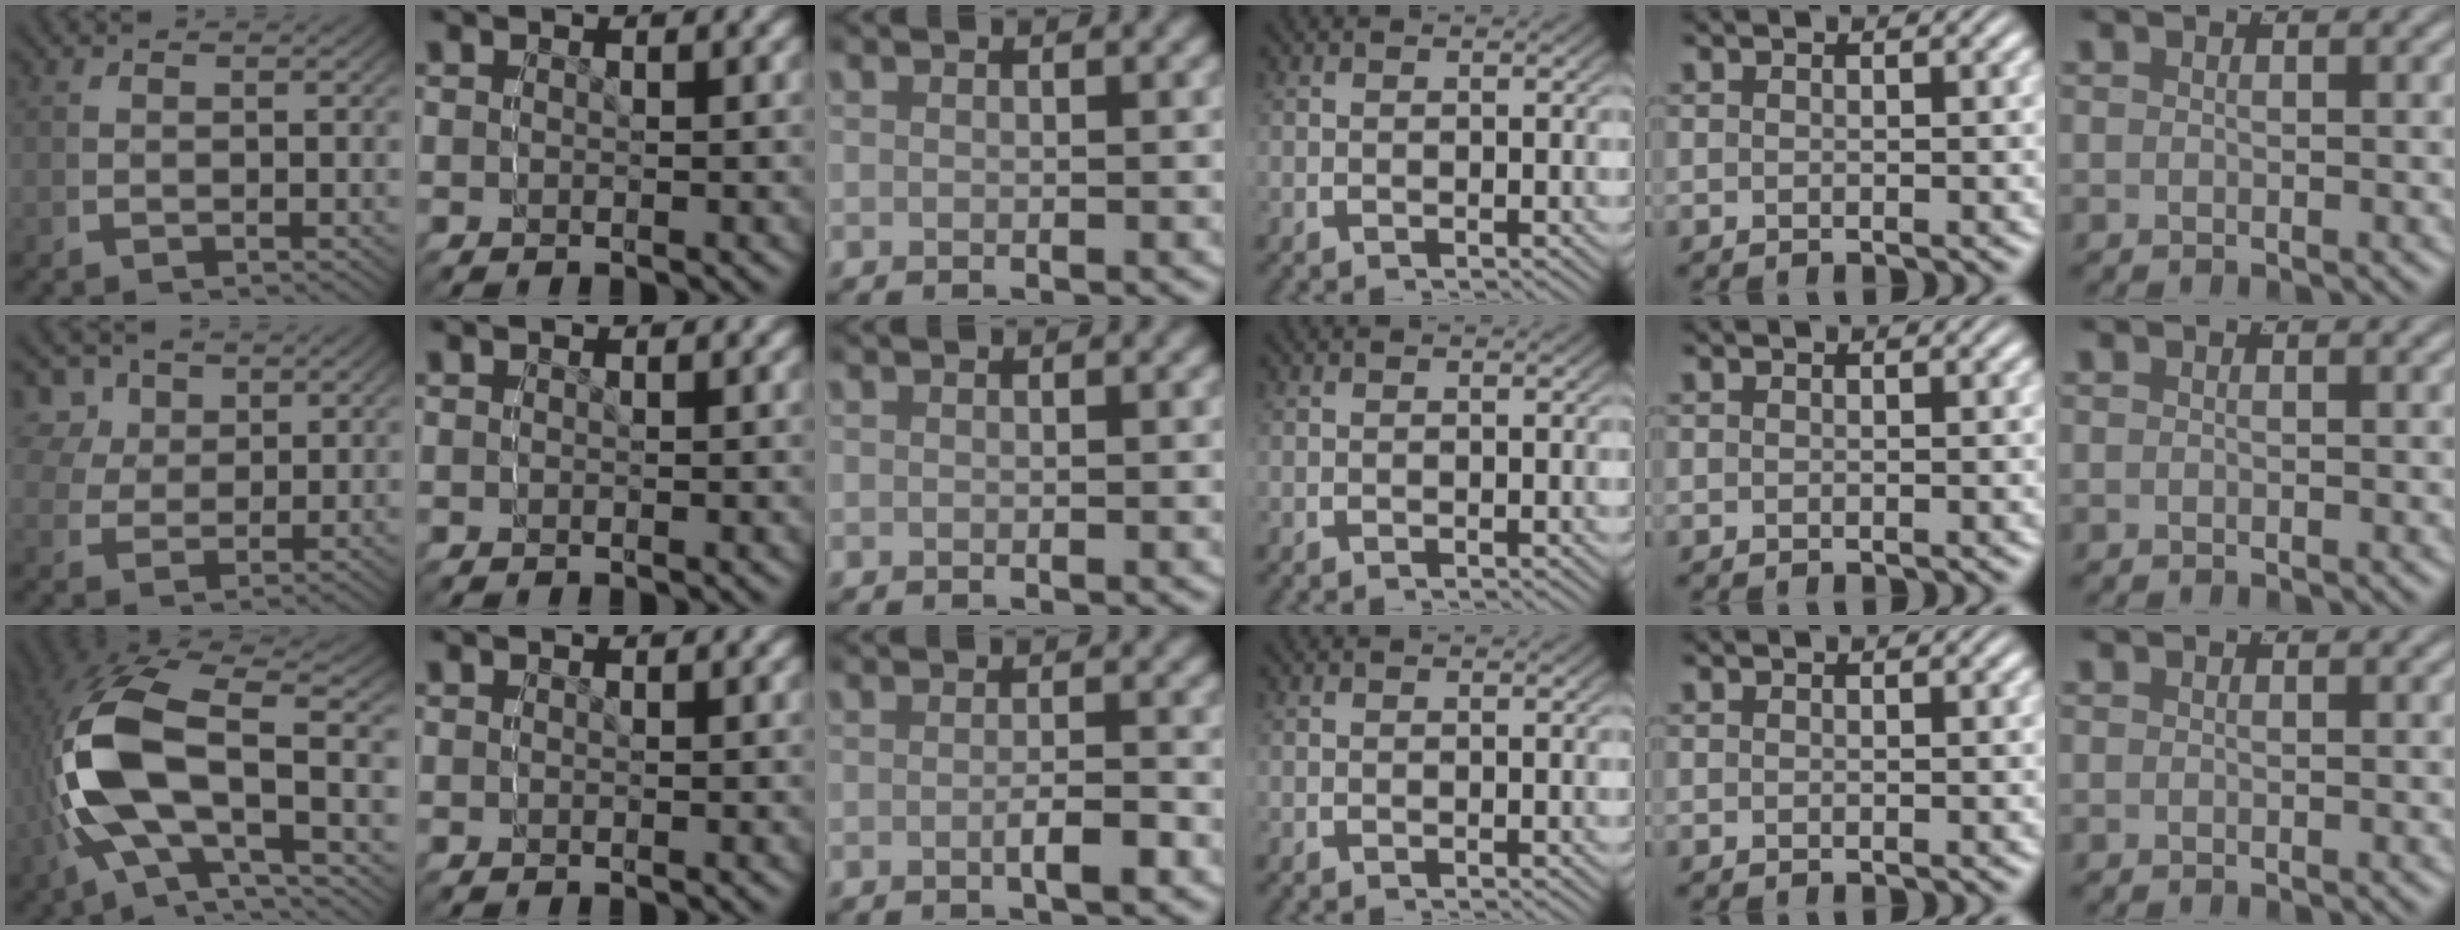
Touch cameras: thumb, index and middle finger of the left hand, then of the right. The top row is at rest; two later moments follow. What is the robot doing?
{"motion": "grasp_and_lifting", "object": "button"}